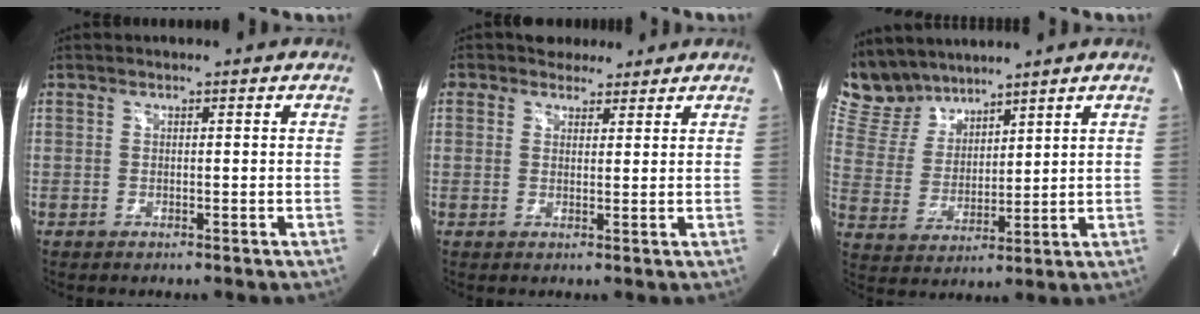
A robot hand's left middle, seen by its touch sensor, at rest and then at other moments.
{"total": 3.8, "force": [3.0, 2.3, 0.5], "torque": [-0.007, 0.011, 0.047]}
{"total": 8.9, "force": [8.3, 3.1, 1.1], "torque": [-0.039, 0.013, 0.181]}